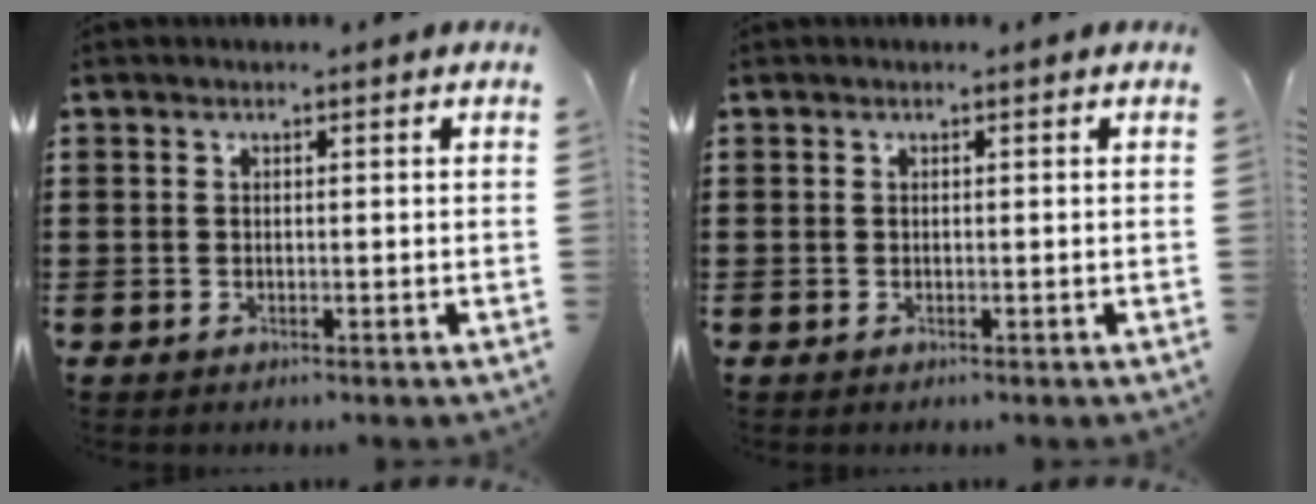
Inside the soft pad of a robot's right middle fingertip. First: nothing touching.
{"total": 0.0}